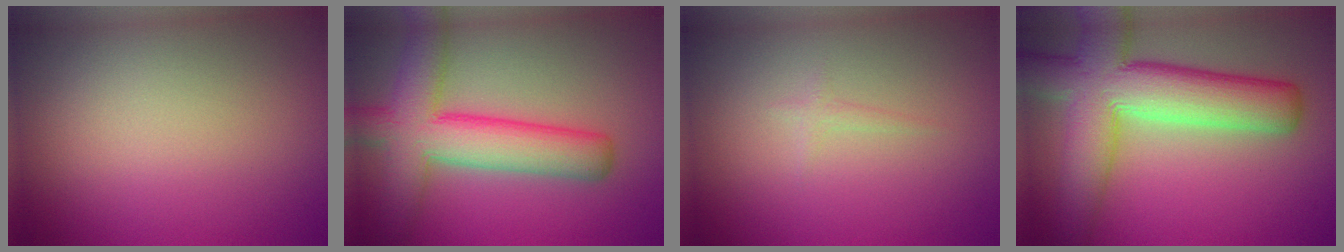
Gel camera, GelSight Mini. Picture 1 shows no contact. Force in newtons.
{"total": 7.9, "press": 7.9, "slide": 0.3}
{"total": 0.7, "press": 0.6, "slide": 0.1}
{"total": 10.4, "press": 10.3, "slide": 0.8}